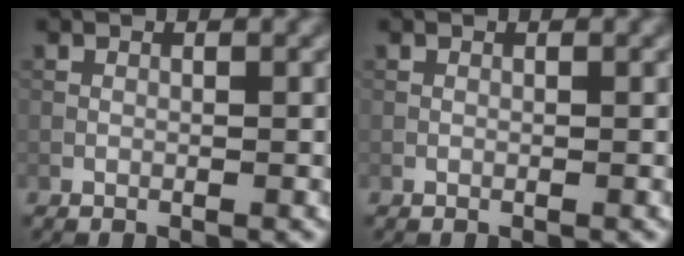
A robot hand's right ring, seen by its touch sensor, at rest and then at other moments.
{"total": 0.0}